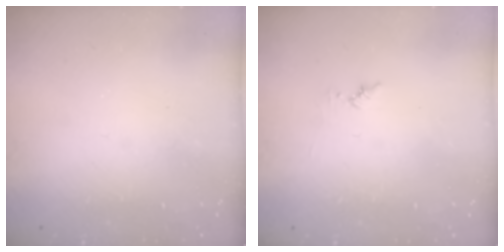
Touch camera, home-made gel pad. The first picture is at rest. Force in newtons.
{"total": 4.4, "press": 4.4, "slide": 0.4}